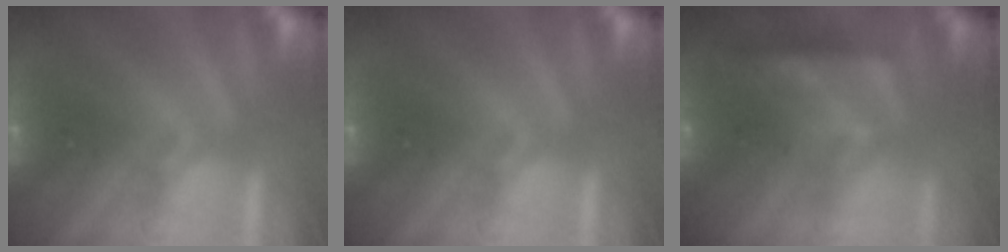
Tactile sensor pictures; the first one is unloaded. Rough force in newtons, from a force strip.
{"total": 0.0}
{"total": 7.2}